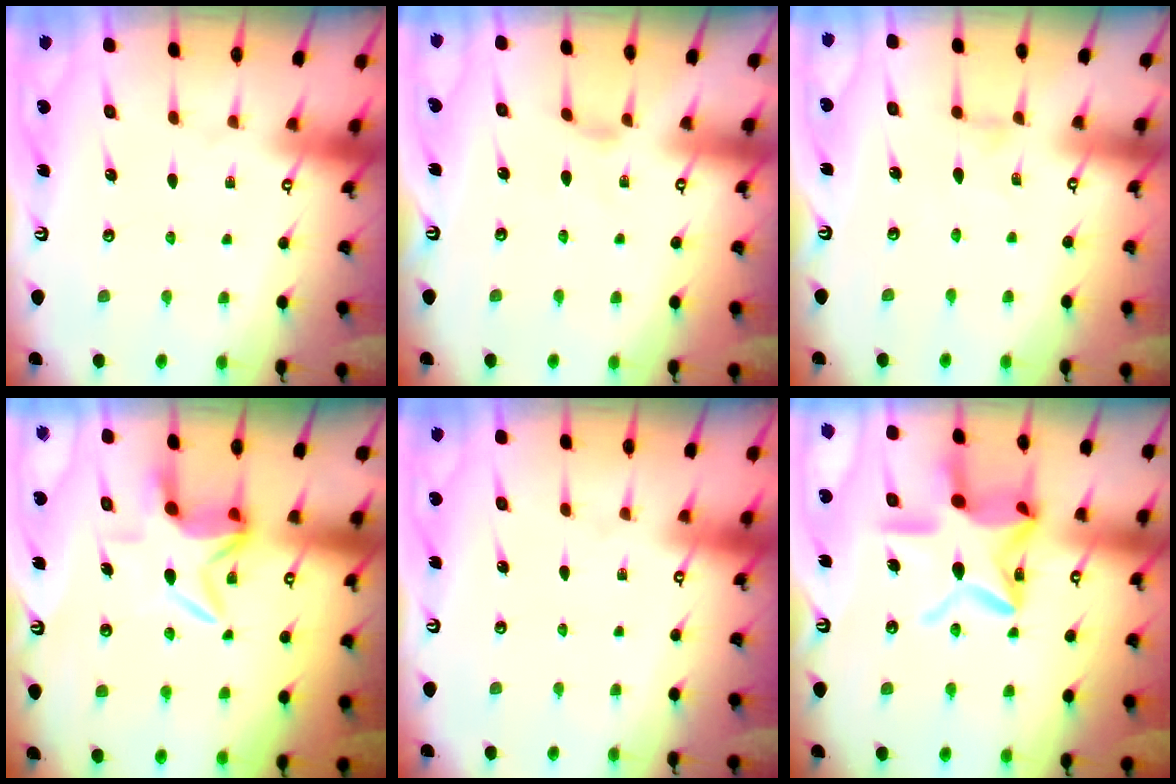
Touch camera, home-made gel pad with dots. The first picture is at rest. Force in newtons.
{"total": 0.8, "press": 0.7, "slide": 0.4}
{"total": 0.0}
{"total": 6.4, "press": 6.2, "slide": 1.2}
{"total": 0.0}
{"total": 18.6, "press": 18.5, "slide": 1.4}